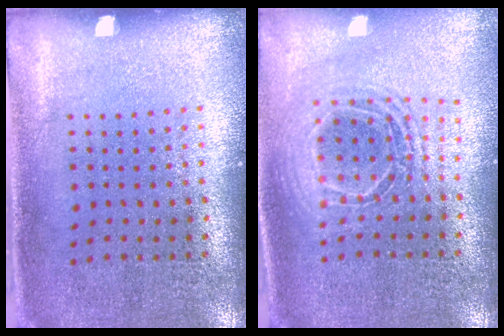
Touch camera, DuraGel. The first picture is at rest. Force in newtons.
{"total": 1.7, "press": 1.5, "slide": 0.9}